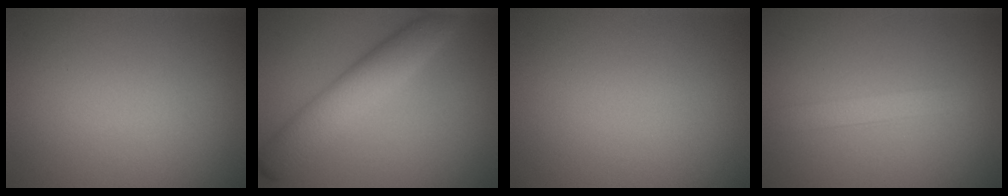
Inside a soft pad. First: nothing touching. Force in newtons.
{"total": 5.0, "press": 5.0, "slide": 0.1}
{"total": 0.0}
{"total": 1.6, "press": 1.6, "slide": 0.1}